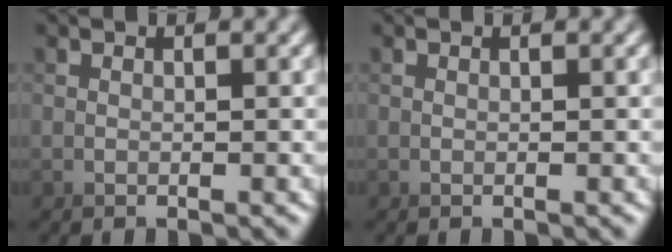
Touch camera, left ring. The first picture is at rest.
{"total": 0.0}